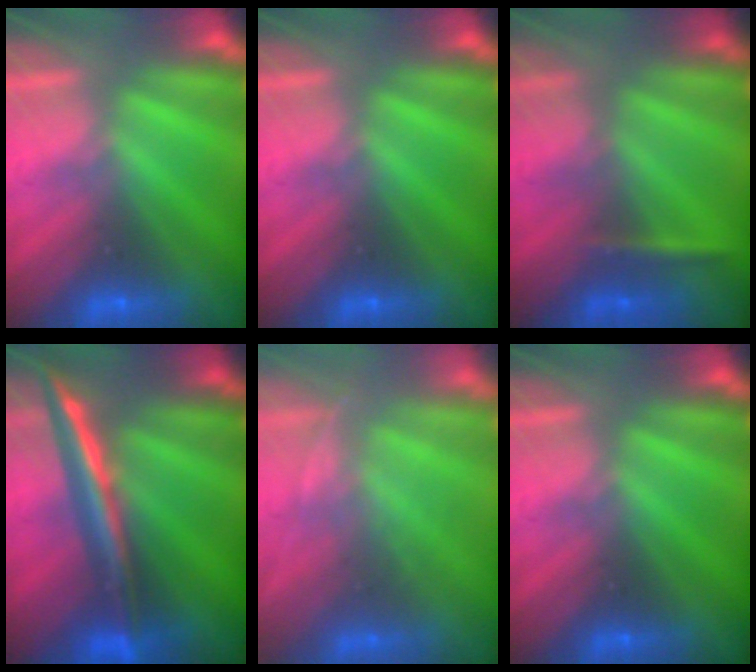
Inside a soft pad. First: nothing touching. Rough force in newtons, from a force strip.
{"total": 0.0}
{"total": 2.4}
{"total": 2.8}
{"total": 1.9}
{"total": 0.0}